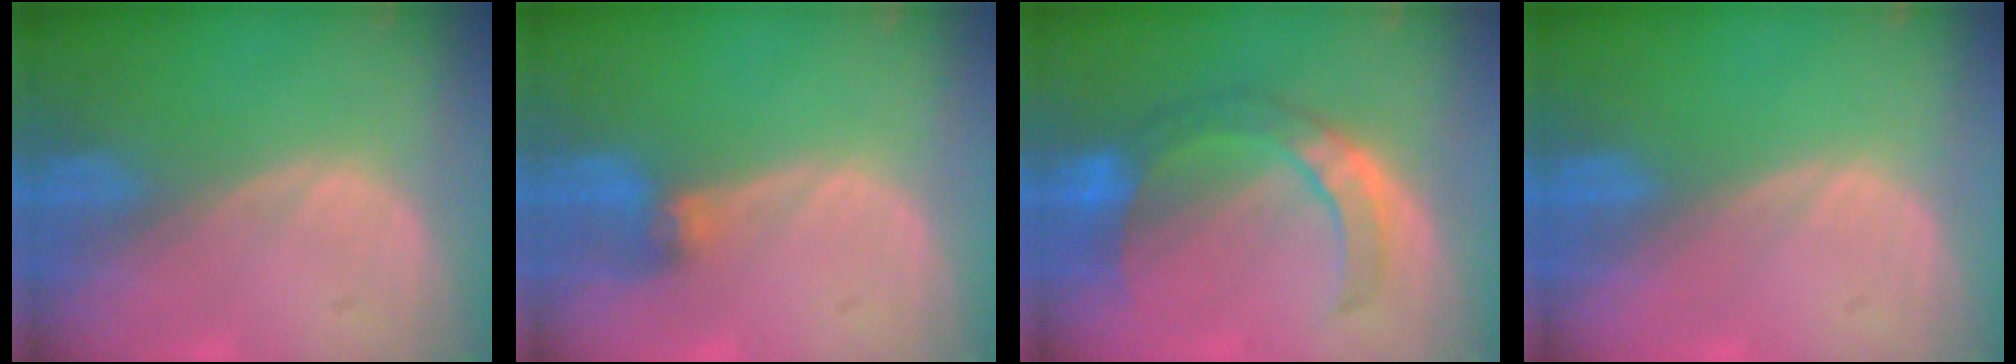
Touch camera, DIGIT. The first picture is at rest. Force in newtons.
{"total": 2.8, "press": 2.6, "slide": 1.1}
{"total": 7.5, "press": 7.2, "slide": 2.0}
{"total": 0.0}